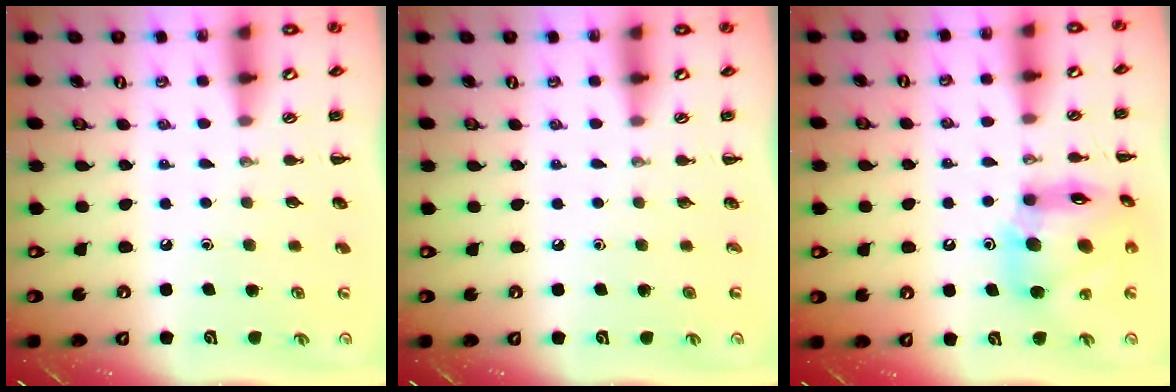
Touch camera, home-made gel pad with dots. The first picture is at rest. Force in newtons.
{"total": 0.0}
{"total": 15.2, "press": 14.6, "slide": 4.3}